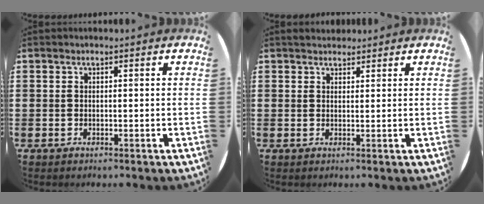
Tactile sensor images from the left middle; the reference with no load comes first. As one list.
[{"total": 1.5, "force": [1.5, 0.4, 0.0], "torque": [-0.003, 0.004, 0.029]}]